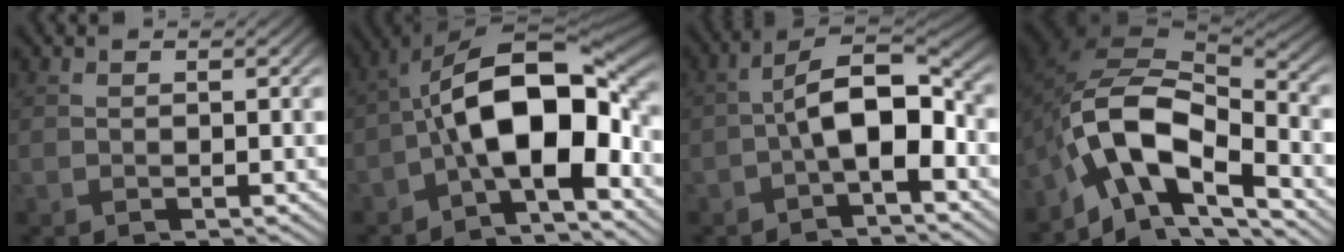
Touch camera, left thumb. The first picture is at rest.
{"total": 14.1, "force": [-2.8, 6.6, 12.2], "torque": [-0.200, 0.011, -0.063]}
{"total": 8.1, "force": [-1.7, 3.8, 7.0], "torque": [-0.131, 0.013, -0.035]}
{"total": 12.4, "force": [-5.6, 6.4, 9.1], "torque": [-0.172, -0.012, -0.115]}